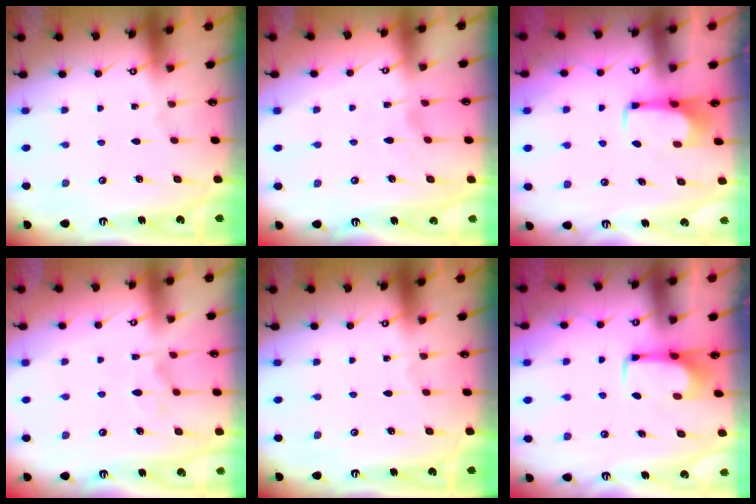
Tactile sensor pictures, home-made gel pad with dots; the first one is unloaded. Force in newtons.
{"total": 0.9, "press": 0.2, "slide": 0.9}
{"total": 1.6, "press": 1.5, "slide": 0.4}
{"total": 4.4, "press": 4.3, "slide": 1.0}
{"total": 0.0}
{"total": 1.7, "press": 1.6, "slide": 0.5}